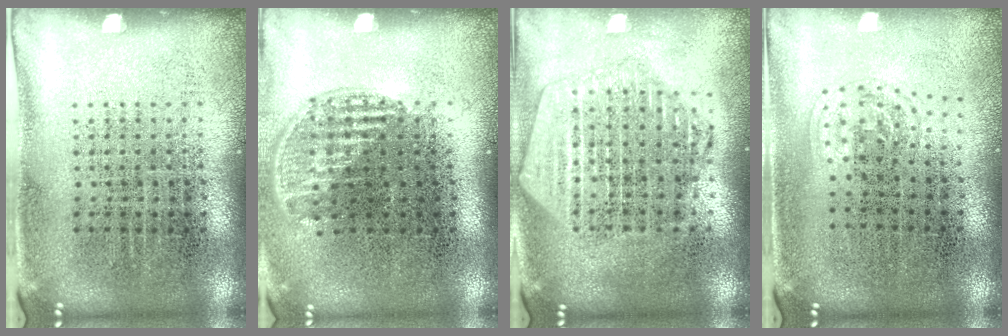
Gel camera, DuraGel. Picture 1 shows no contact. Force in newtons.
{"total": 1.1, "press": 1.0, "slide": 0.5}
{"total": 2.2, "press": 1.9, "slide": 0.9}
{"total": 1.0, "press": 0.7, "slide": 0.7}